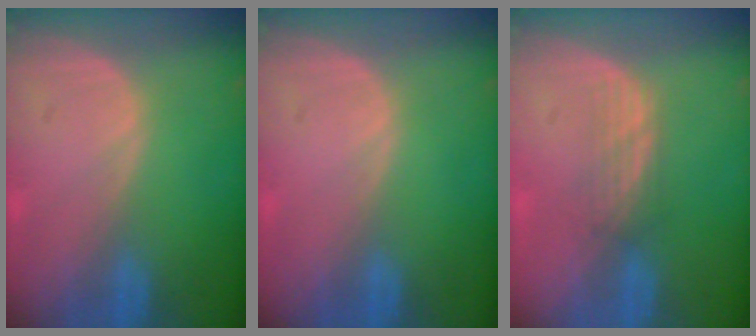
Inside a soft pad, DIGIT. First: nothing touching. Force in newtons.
{"total": 0.0}
{"total": 2.7, "press": 2.5, "slide": 0.9}